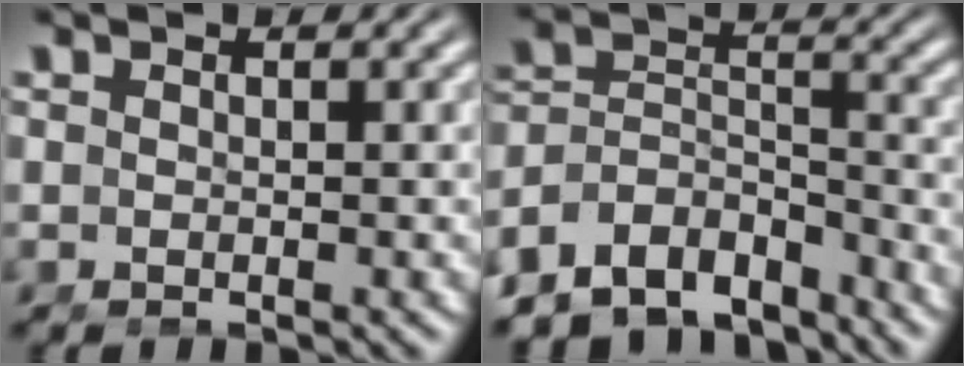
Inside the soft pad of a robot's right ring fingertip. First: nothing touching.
{"total": 12.2, "force": [-8.0, 8.0, 4.6], "torque": [-0.115, -0.067, -0.115]}